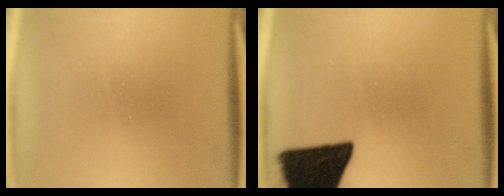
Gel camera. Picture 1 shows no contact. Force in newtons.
{"total": 18.1}